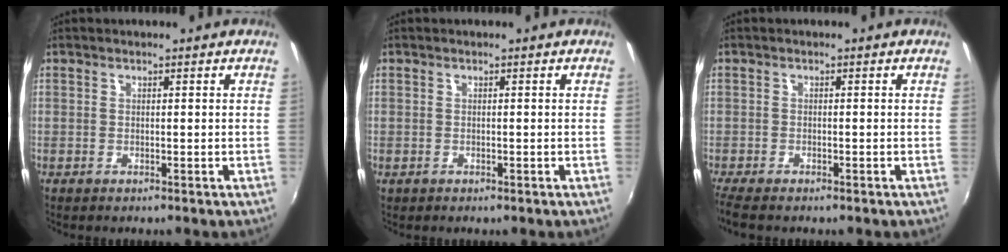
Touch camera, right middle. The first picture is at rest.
{"total": 0.0}
{"total": 3.5, "force": [-2.9, 0.7, 1.9], "torque": [-0.047, -0.018, -0.053]}